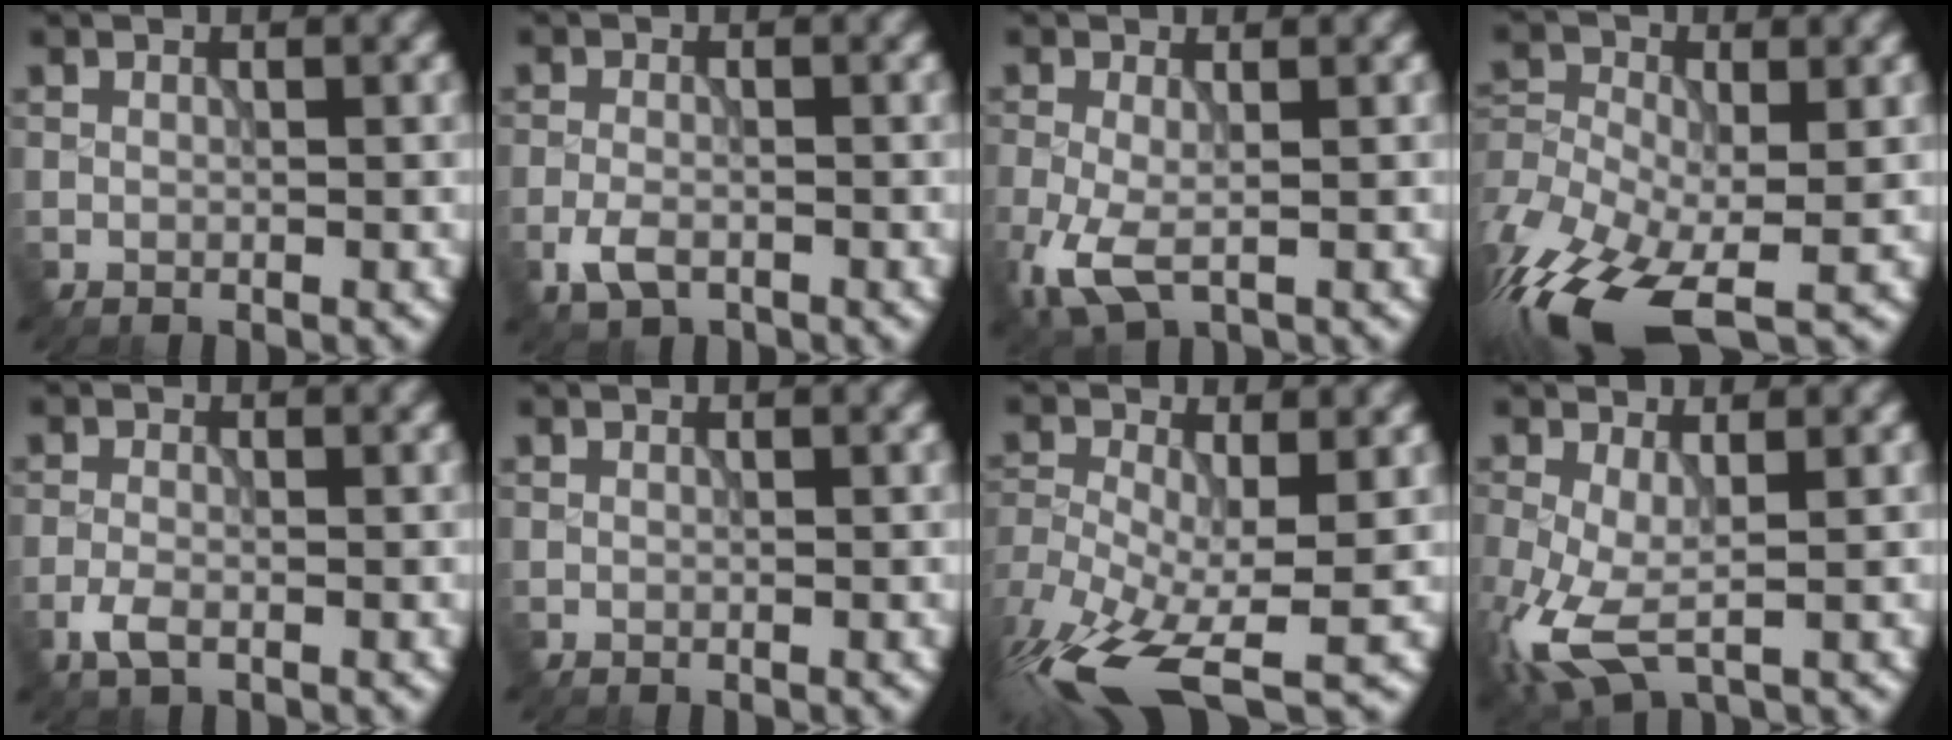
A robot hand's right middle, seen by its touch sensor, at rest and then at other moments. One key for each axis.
{"total": 2.4, "fx": -1.4, "fy": 1.2, "fz": 1.6, "tx": -0.035, "ty": -0.005, "tz": -0.029}
{"total": 4.0, "fx": -1.2, "fy": 1.9, "fz": 3.3, "tx": -0.087, "ty": -0.013, "tz": -0.024}
{"total": 13.5, "fx": -7.4, "fy": 6.5, "fz": 9.1, "tx": -0.199, "ty": -0.028, "tz": -0.124}
{"total": 2.1, "fx": -1.2, "fy": 0.8, "fz": 1.4, "tx": -0.033, "ty": -0.004, "tz": -0.028}
{"total": 0.0}
{"total": 12.3, "fx": -6.2, "fy": 5.4, "fz": 9.1, "tx": -0.207, "ty": -0.036, "tz": -0.093}
{"total": 5.9, "fx": -1.4, "fy": 2.6, "fz": 5.1, "tx": -0.140, "ty": -0.016, "tz": -0.030}